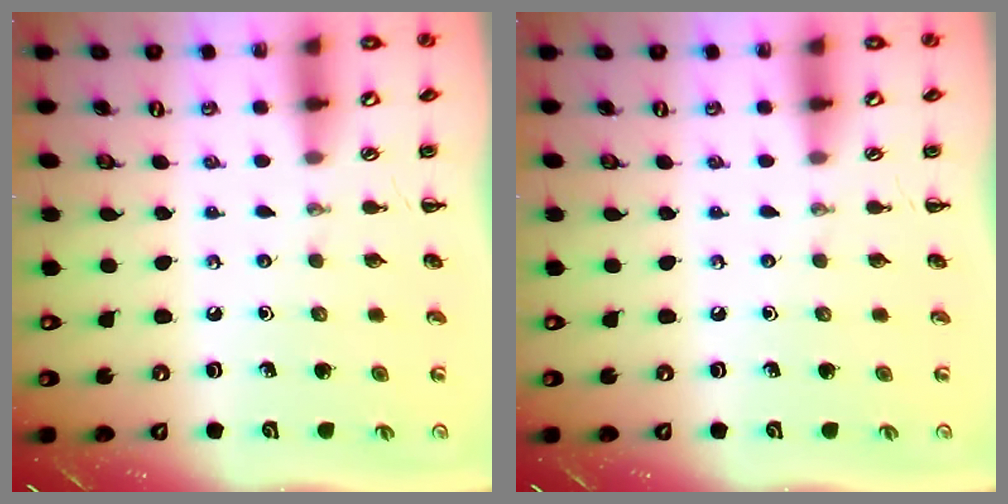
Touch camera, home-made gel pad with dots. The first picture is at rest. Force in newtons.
{"total": 0.0}